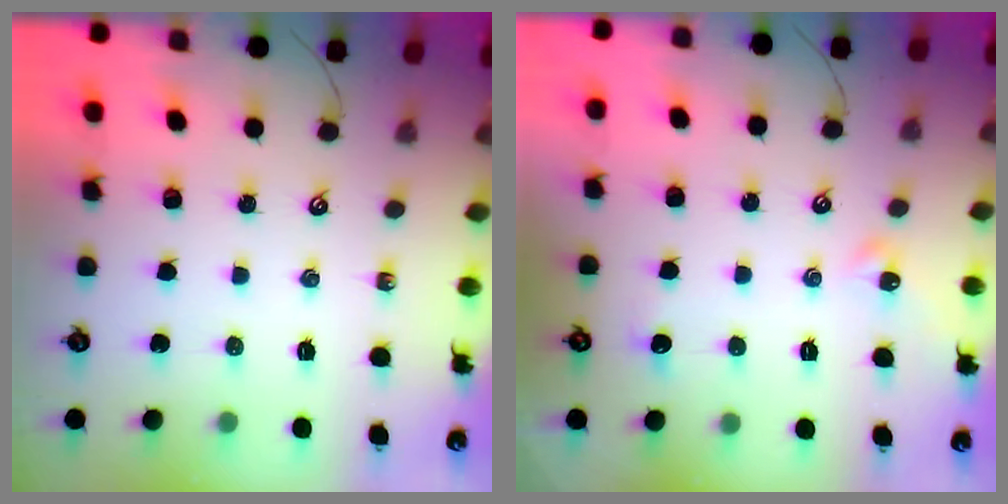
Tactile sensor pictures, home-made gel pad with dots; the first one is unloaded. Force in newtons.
{"total": 1.1, "press": 1.0, "slide": 0.4}